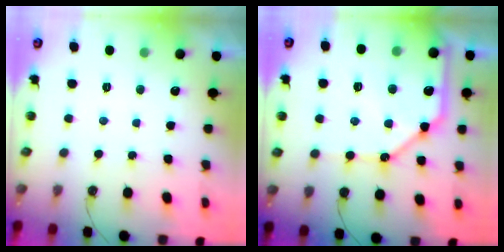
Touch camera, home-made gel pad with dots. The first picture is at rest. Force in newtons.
{"total": 20.4, "press": 20.2, "slide": 2.5}